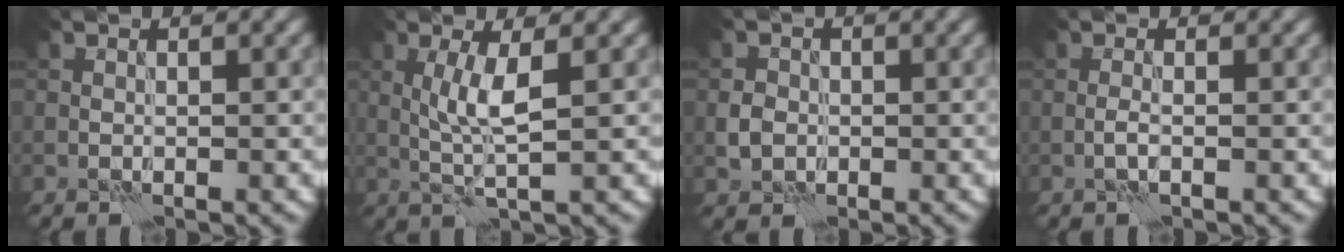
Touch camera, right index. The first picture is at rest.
{"total": 3.4, "force": [0.6, 0.5, 3.3], "torque": [-0.072, 0.004, 0.014]}
{"total": 1.8, "force": [-0.1, 1.6, 0.7], "torque": [-0.010, 0.002, -0.006]}
{"total": 0.8, "force": [-0.2, 0.1, 0.8], "torque": [-0.018, 0.002, -0.006]}